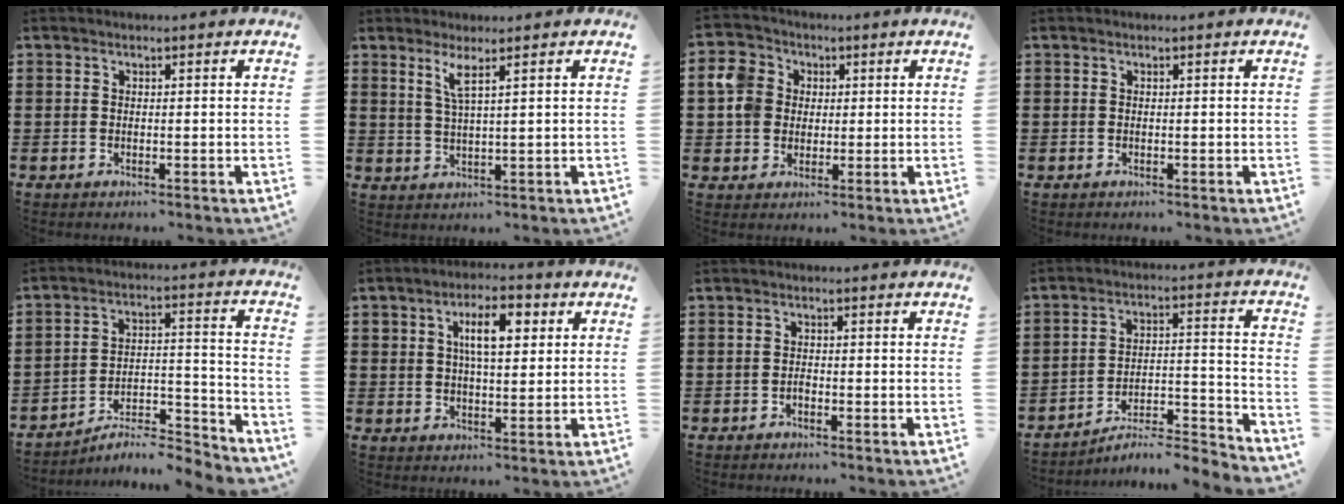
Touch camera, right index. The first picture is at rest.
{"total": 3.0, "force": [1.9, -0.1, 2.4], "torque": [-0.053, -0.004, 0.032]}
{"total": 6.6, "force": [1.0, 6.1, 2.5], "torque": [-0.083, 0.017, 0.016]}
{"total": 0.0}
{"total": 6.7, "force": [-6.2, 1.2, 2.2], "torque": [-0.029, 0.006, -0.120]}
{"total": 6.9, "force": [2.3, 3.1, 5.7], "torque": [-0.105, 0.008, 0.035]}
{"total": 0.9, "force": [-0.6, 0.5, 0.4], "torque": [-0.010, -0.001, -0.012]}
{"total": 4.7, "force": [-4.4, 0.4, 1.6], "torque": [-0.030, -0.016, -0.091]}